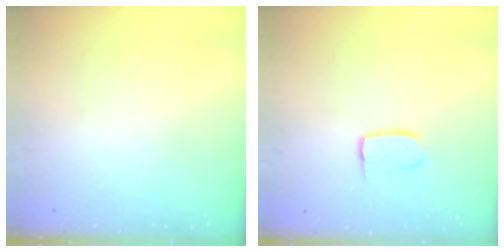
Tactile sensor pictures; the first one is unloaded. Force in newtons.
{"total": 7.0, "press": 7.0, "slide": 0.3}